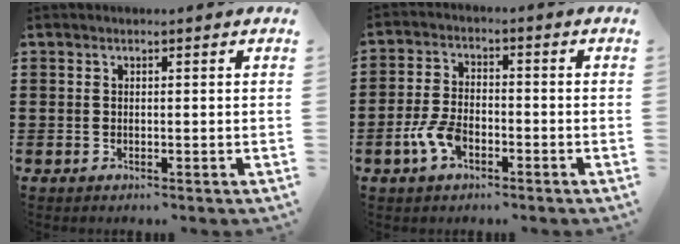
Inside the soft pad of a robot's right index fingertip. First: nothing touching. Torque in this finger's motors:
{"motor_torque": [1.01, 1.13, 0.40, 0.02]}